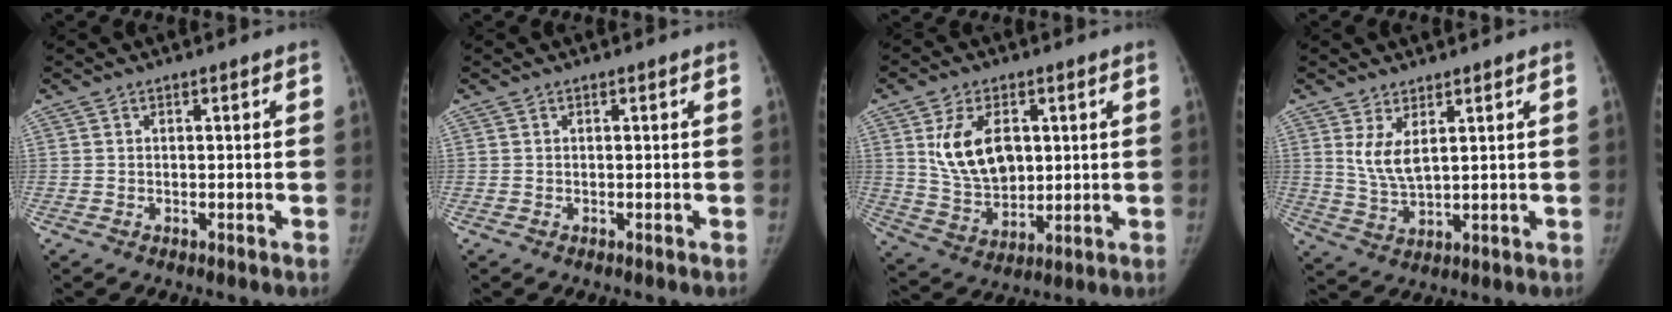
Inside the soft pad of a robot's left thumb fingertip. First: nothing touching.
{"total": 0.0}
{"total": 12.0, "force": [3.1, 7.7, 8.7], "torque": [-0.129, -0.018, 0.069]}
{"total": 5.4, "force": [2.4, 2.1, 4.4], "torque": [-0.084, -0.022, 0.059]}